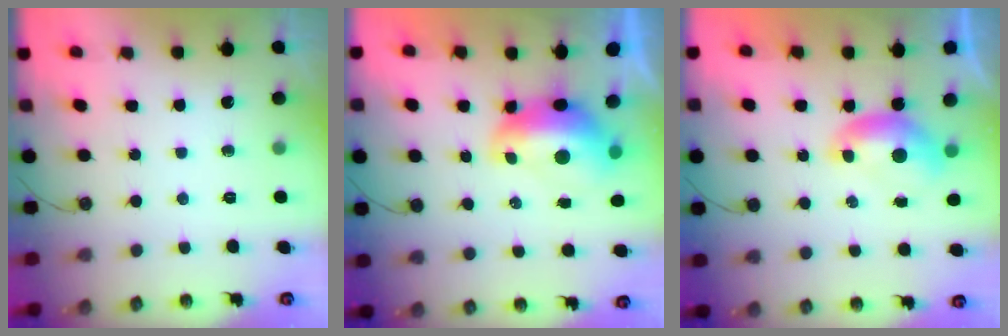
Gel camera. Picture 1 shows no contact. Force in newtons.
{"total": 2.9, "press": 2.8, "slide": 0.7}
{"total": 0.0}